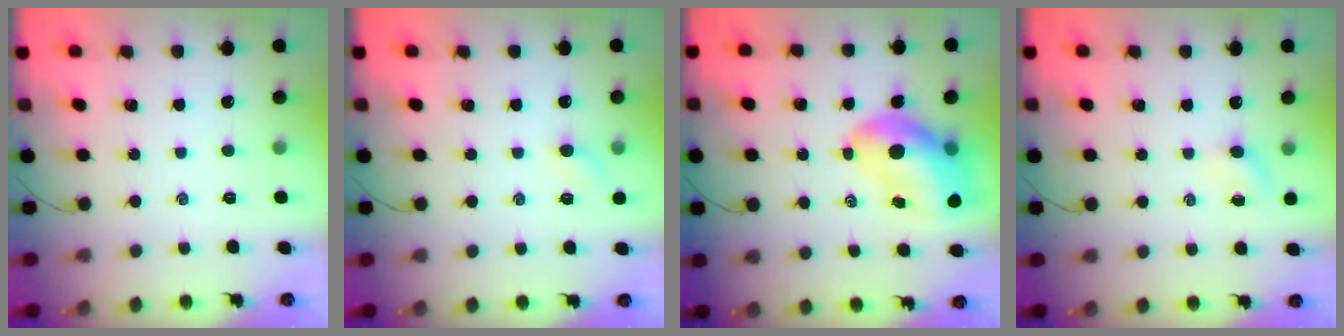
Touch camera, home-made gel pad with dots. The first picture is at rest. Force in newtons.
{"total": 4.8, "press": 4.7, "slide": 1.1}
{"total": 13.4, "press": 12.8, "slide": 3.9}
{"total": 3.4, "press": 3.2, "slide": 1.2}